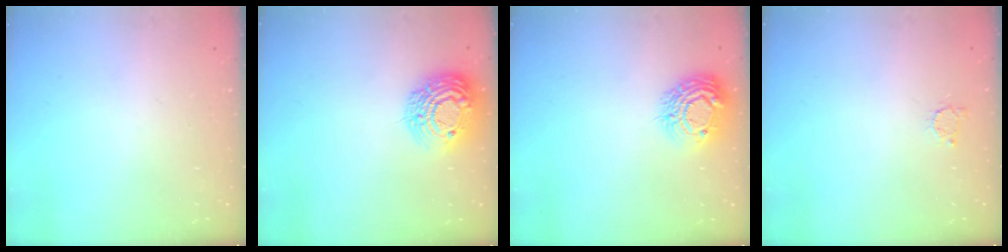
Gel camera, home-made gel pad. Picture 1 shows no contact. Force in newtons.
{"total": 16.2, "press": 16.2, "slide": 1.2}
{"total": 12.4, "press": 12.3, "slide": 0.9}
{"total": 2.4, "press": 2.4, "slide": 0.3}